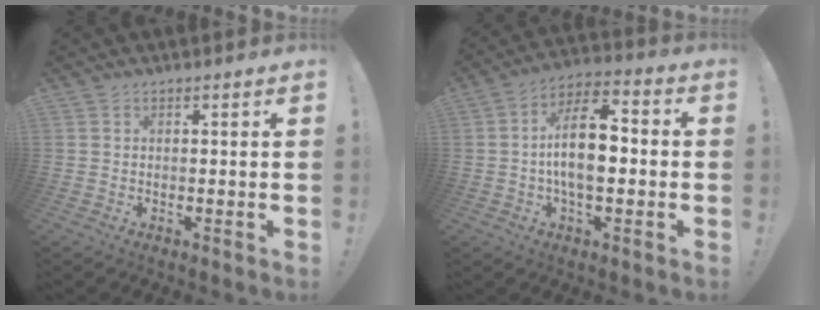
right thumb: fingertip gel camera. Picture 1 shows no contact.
{"total": 14.3, "force": [-1.4, 7.3, 12.3], "torque": [-0.209, 0.012, -0.031]}